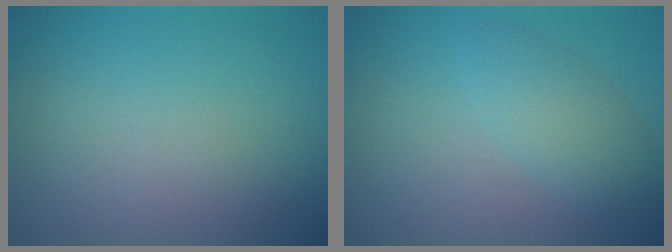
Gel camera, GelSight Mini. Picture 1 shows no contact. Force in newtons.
{"total": 2.8, "press": 2.8, "slide": 0.1}